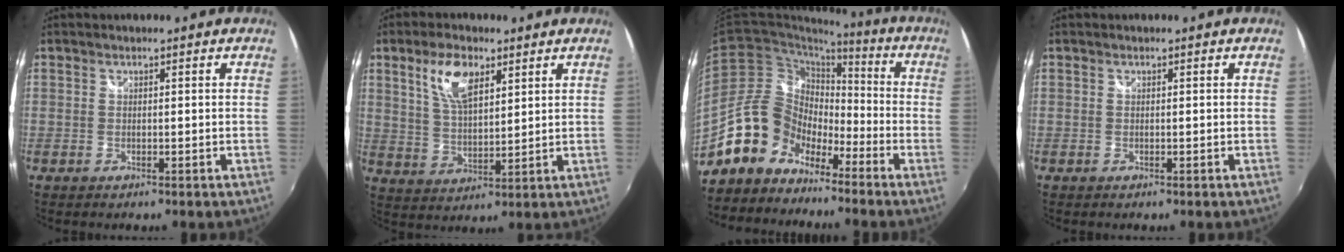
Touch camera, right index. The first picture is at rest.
{"total": 8.8, "force": [4.6, 3.9, 6.4], "torque": [-0.122, 0.010, 0.092]}
{"total": 12.2, "force": [-9.3, 7.2, 3.3], "torque": [-0.064, 0.033, -0.183]}
{"total": 0.0}